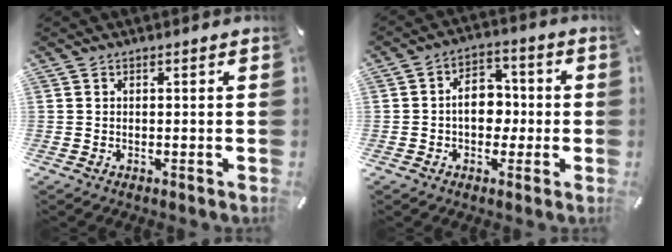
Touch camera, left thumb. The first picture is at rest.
{"total": 8.5, "force": [-0.9, 6.2, 5.7], "torque": [-0.088, 0.011, -0.020]}